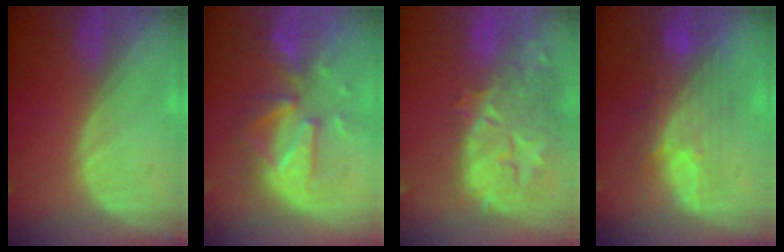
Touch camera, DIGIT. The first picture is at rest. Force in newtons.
{"total": 9.6, "press": 9.0, "slide": 3.4}
{"total": 14.3, "press": 12.0, "slide": 7.9}
{"total": 9.8, "press": 8.3, "slide": 5.1}